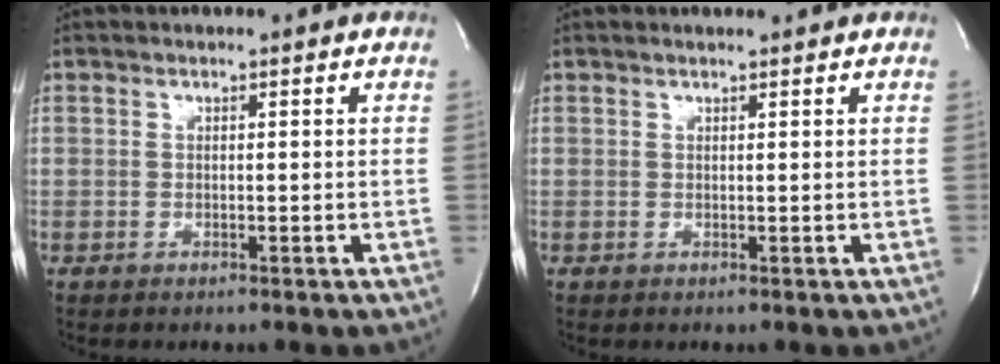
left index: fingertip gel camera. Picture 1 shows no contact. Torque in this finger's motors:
{"motor_torque": [0.08, -0.06, 0.02, -0.02]}